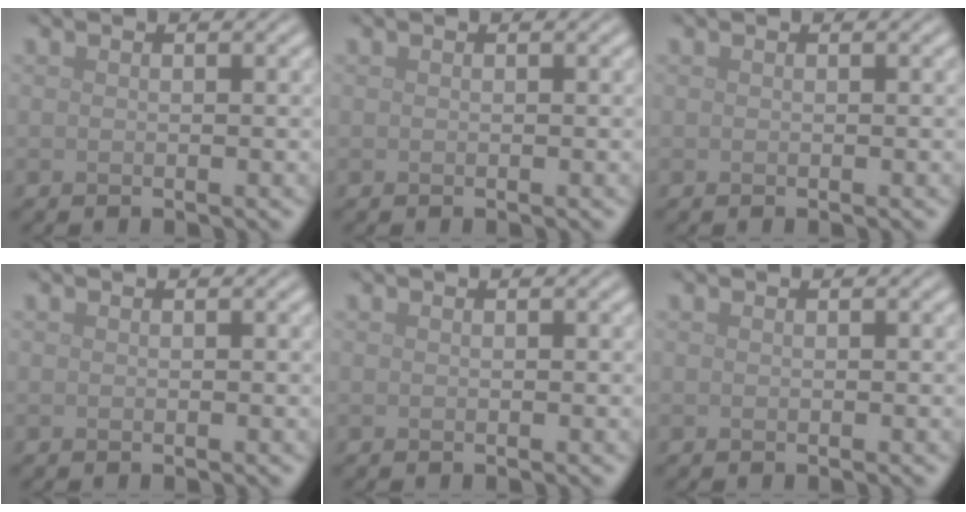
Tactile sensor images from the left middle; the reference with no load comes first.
{"total": 0.0}
{"total": 0.0}
{"total": 0.0}
{"total": 0.0}
{"total": 0.0}